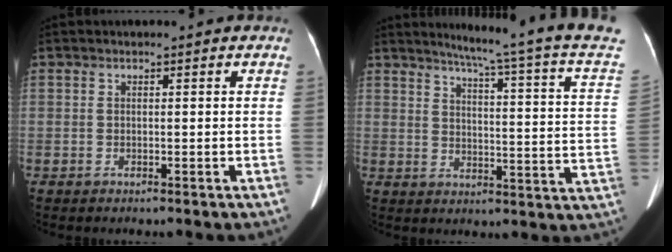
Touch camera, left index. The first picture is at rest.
{"total": 19.5, "force": [16.7, -1.9, 10.0], "torque": [-0.146, -0.076, 0.190]}